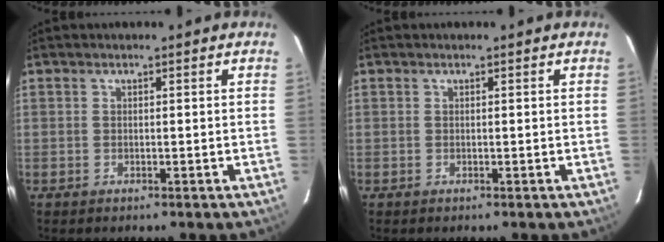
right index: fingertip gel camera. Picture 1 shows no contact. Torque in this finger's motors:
{"motor_torque": [0.00, 0.00, 0.00, 0.00]}